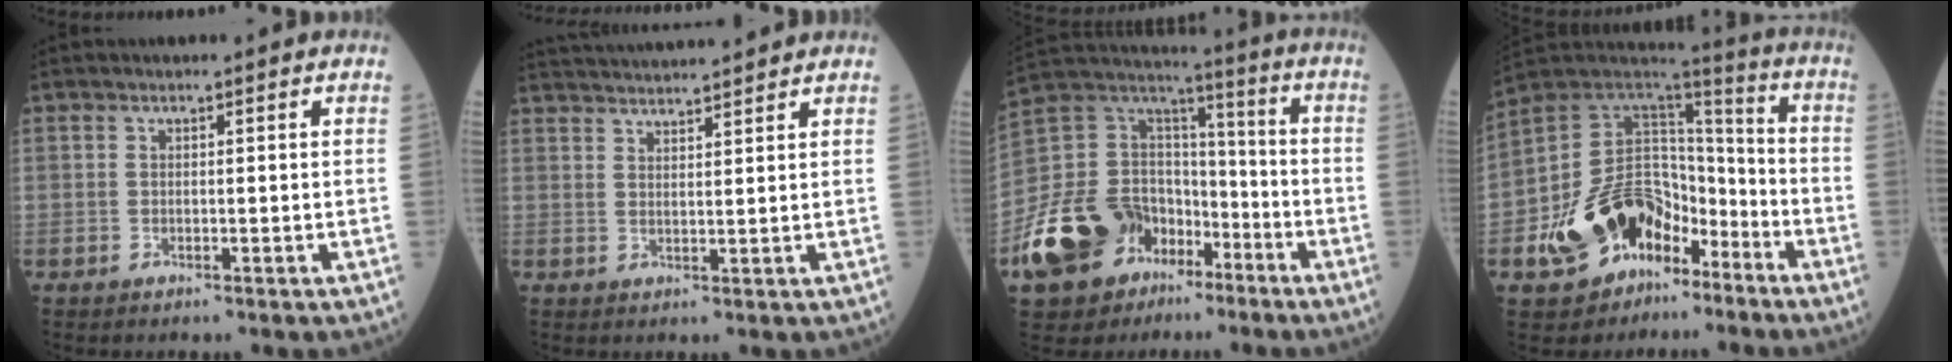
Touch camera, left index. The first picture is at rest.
{"total": 12.5, "force": [11.9, 0.5, 3.9], "torque": [-0.077, 0.032, 0.183]}
{"total": 19.9, "force": [-10.5, 13.4, 10.2], "torque": [-0.225, 0.039, -0.181]}
{"total": 16.9, "force": [-8.8, 10.4, 10.1], "torque": [-0.191, 0.037, -0.146]}